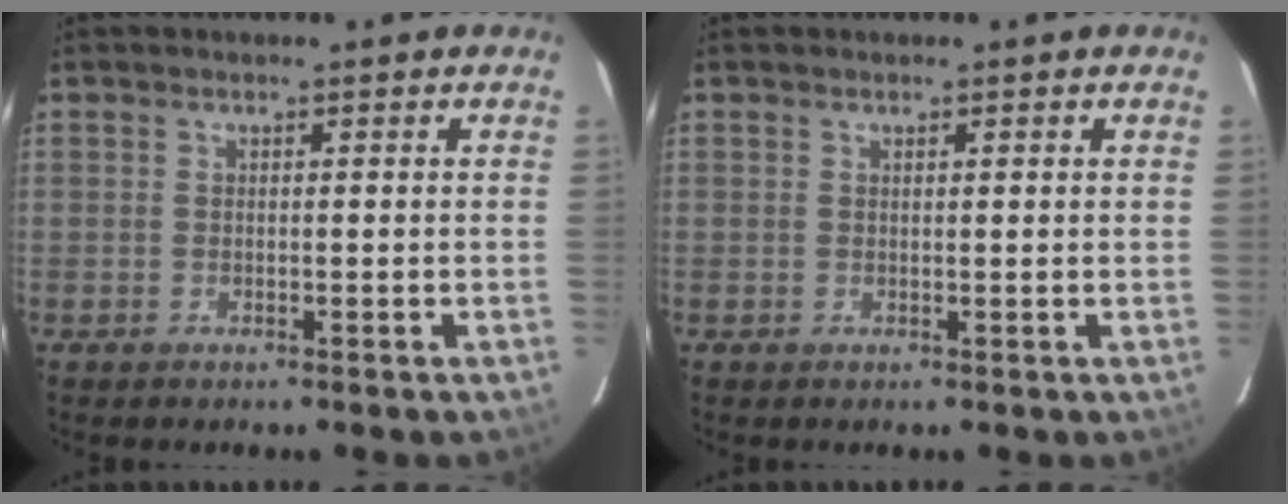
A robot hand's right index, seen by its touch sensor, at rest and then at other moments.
{"total": 0.6, "force": [0.3, 0.0, 0.4], "torque": [-0.009, 0.004, 0.006]}